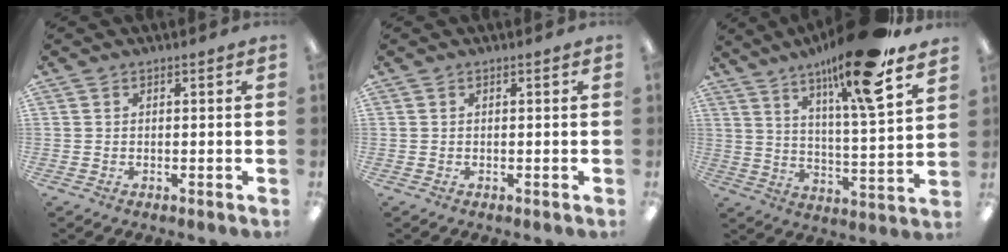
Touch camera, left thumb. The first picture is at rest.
{"total": 0.0}
{"total": 18.1, "force": [13.1, 1.6, 12.3], "torque": [-0.212, -0.072, 0.203]}